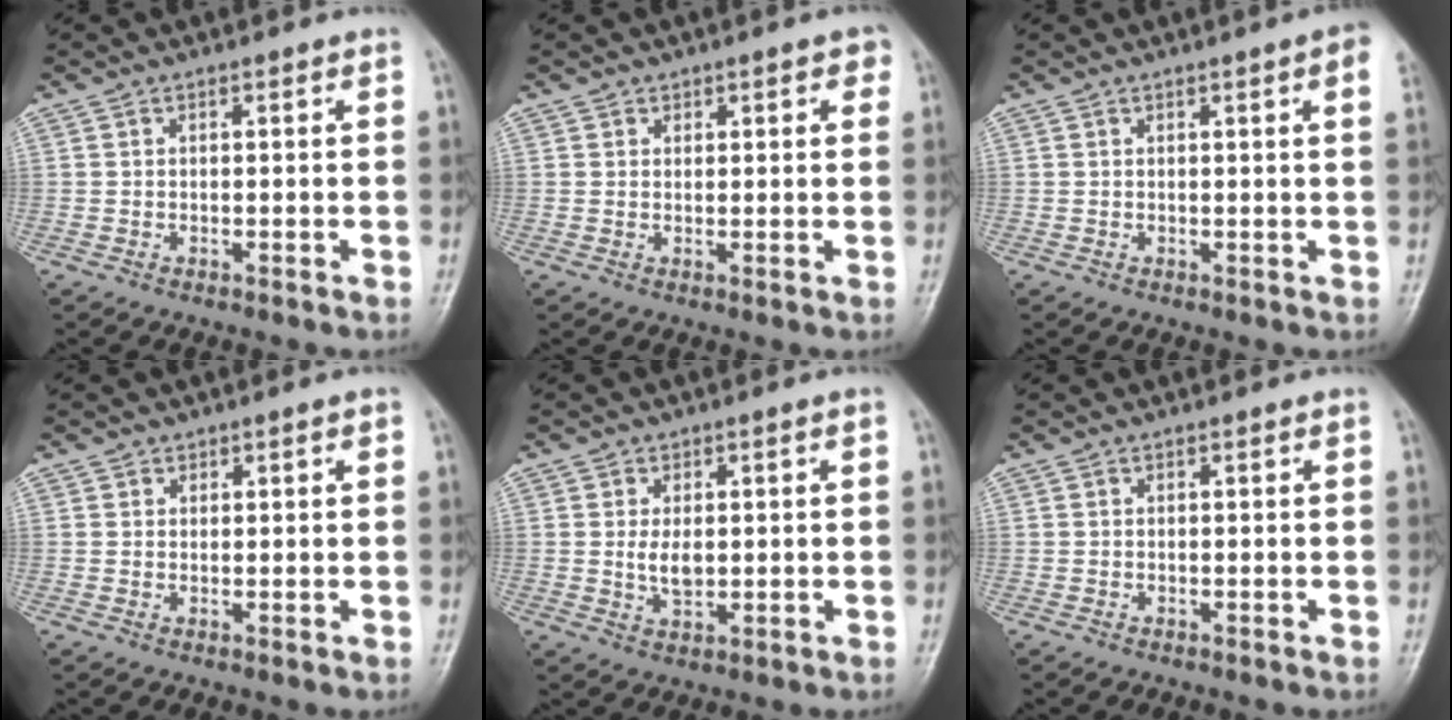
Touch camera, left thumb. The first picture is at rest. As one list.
[{"total": 2.8, "force": [1.5, 1.9, 1.3], "torque": [0.012, -0.005, 0.017]}, {"total": 3.3, "force": [1.4, 0.2, 3.0], "torque": [-0.034, 0.001, 0.013]}, {"total": 1.2, "force": [0.7, 0.9, 0.5], "torque": [0.006, -0.003, 0.008]}, {"total": 4.1, "force": [0.3, 2.6, 3.2], "torque": [-0.048, 0.000, 0.010]}, {"total": 0.0}]